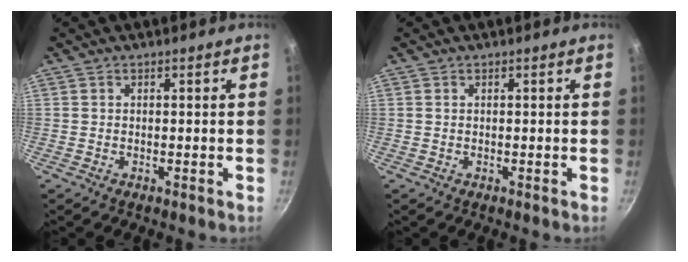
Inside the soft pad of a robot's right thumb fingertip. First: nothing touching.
{"total": 0.0}